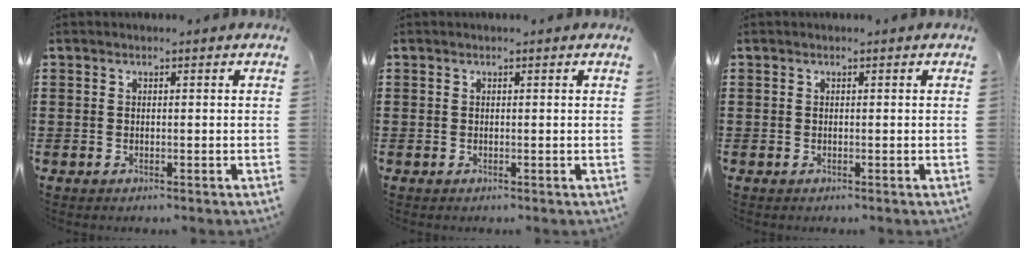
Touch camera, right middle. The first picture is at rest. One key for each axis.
{"total": 0.0}
{"total": 0.0}